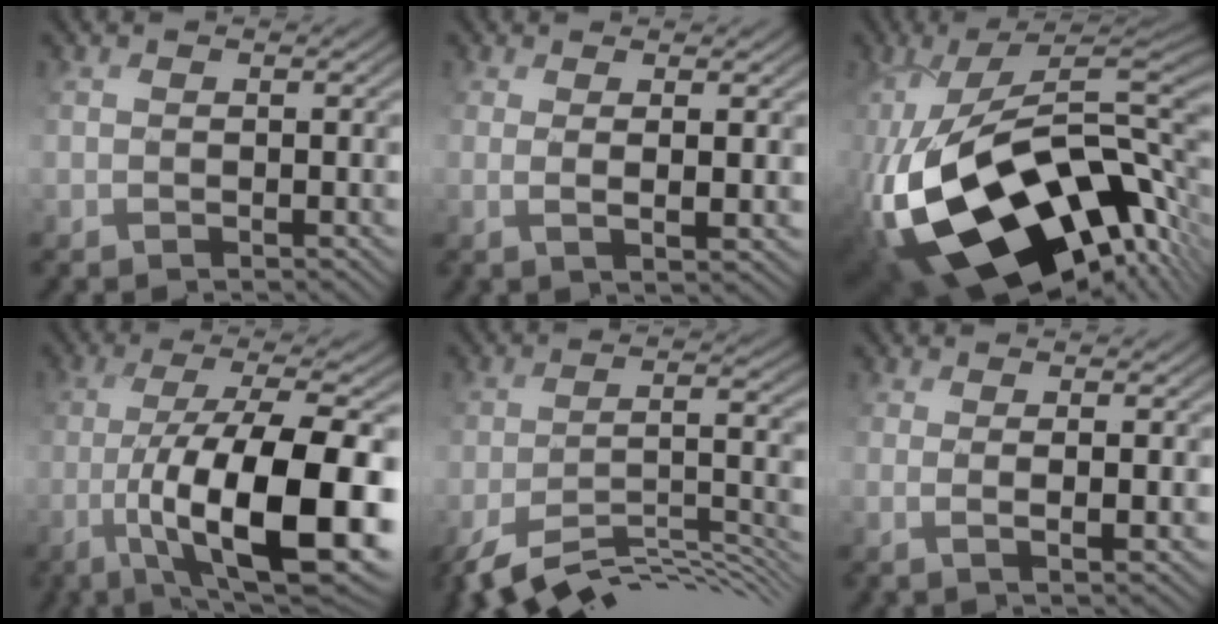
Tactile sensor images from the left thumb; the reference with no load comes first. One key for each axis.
{"total": 2.6, "fx": 0.7, "fy": 0.6, "fz": 2.4, "tx": -0.040, "ty": 0.006, "tz": 0.015}
{"total": 20.0, "fx": -5.0, "fy": 12.0, "fz": 15.2, "tx": -0.316, "ty": -0.048, "tz": -0.059}
{"total": 15.9, "fx": -4.9, "fy": 5.5, "fz": 14.2, "tx": -0.259, "ty": -0.016, "tz": -0.071}
{"total": 11.1, "fx": -8.9, "fy": 2.5, "fz": 6.1, "tx": -0.111, "ty": -0.001, "tz": -0.147}
{"total": 2.3, "fx": 0.6, "fy": 0.6, "fz": 2.1, "tx": -0.035, "ty": 0.004, "tz": 0.013}